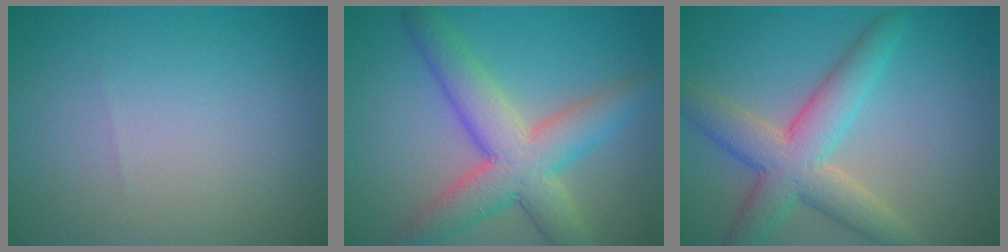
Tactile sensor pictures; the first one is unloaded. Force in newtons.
{"total": 7.4, "press": 7.4, "slide": 0.2}
{"total": 6.2, "press": 6.2, "slide": 0.2}